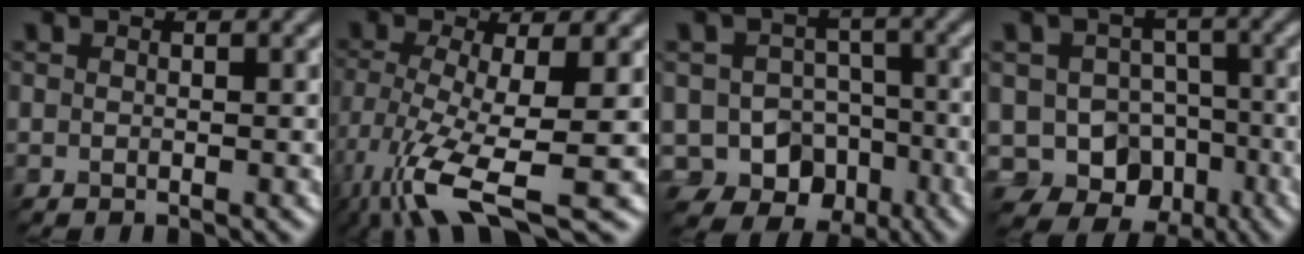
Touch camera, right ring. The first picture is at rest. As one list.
[{"total": 9.5, "force": [-4.8, 2.2, 7.9], "torque": [-0.183, -0.017, -0.070]}, {"total": 9.3, "force": [-4.7, 7.8, 1.7], "torque": [-0.019, -0.014, -0.067]}, {"total": 10.4, "force": [-4.8, 9.0, 1.9], "torque": [-0.030, -0.013, -0.069]}]